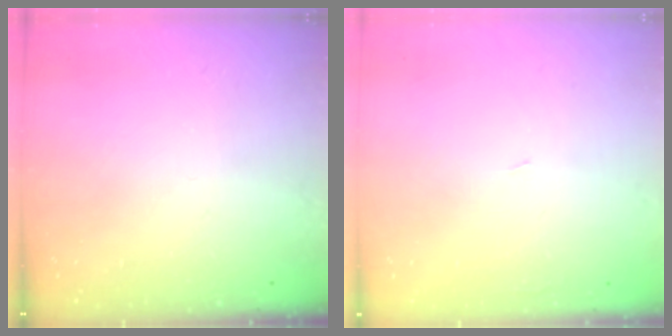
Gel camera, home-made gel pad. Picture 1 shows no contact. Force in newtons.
{"total": 0.9, "press": 0.9, "slide": 0.0}